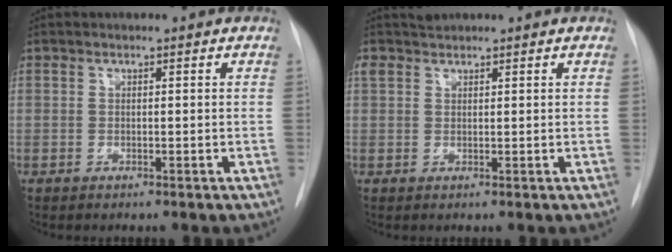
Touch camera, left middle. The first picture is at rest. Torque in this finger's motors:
{"motor_torque": [0.22, -0.24, -0.01, 0.01]}